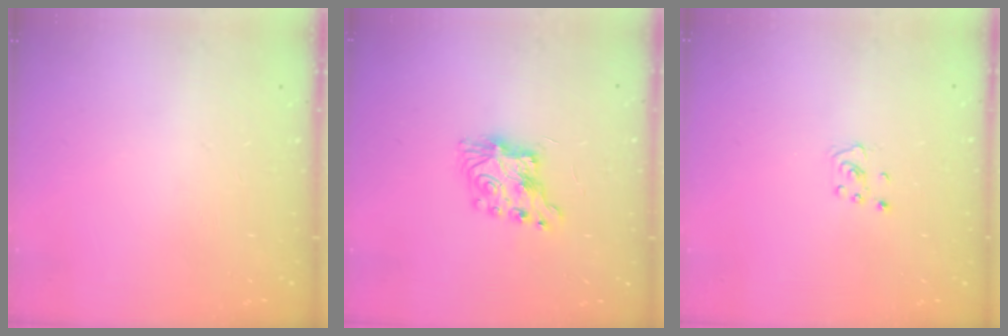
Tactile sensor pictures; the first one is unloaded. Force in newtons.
{"total": 7.3, "press": 7.3, "slide": 0.1}
{"total": 2.8, "press": 2.8, "slide": 0.3}